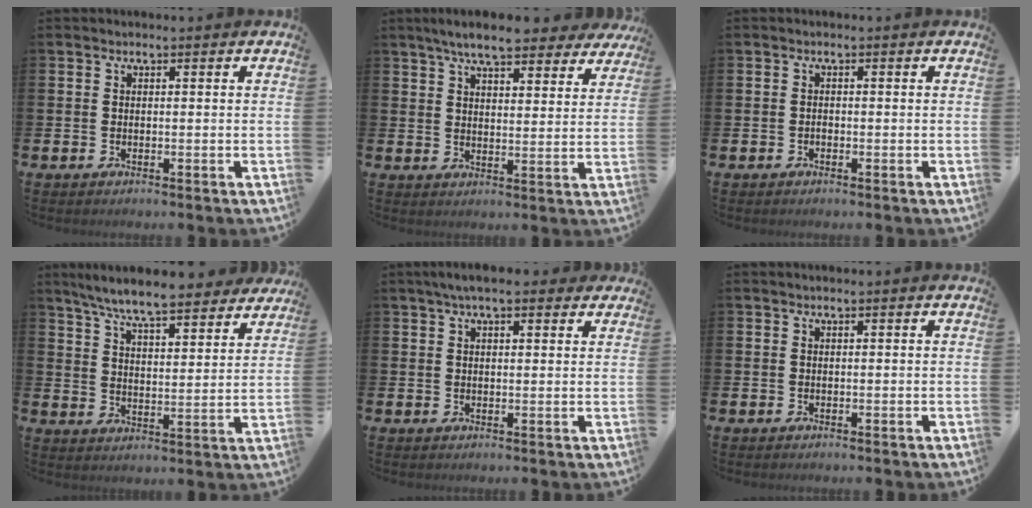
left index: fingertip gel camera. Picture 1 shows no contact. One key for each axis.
{"total": 7.6, "fx": 6.8, "fy": 1.6, "fz": 3.0, "tx": -0.071, "ty": -0.024, "tz": 0.121}
{"total": 0.6, "fx": -0.5, "fy": 0.3, "fz": 0.2, "tx": -0.012, "ty": 0.002, "tz": -0.008}
{"total": 8.2, "fx": 7.6, "fy": 0.8, "fz": 2.8, "tx": -0.079, "ty": -0.048, "tz": 0.134}
{"total": 4.2, "fx": 3.3, "fy": 1.3, "fz": 2.4, "tx": -0.044, "ty": -0.002, "tz": 0.057}
{"total": 0.0}